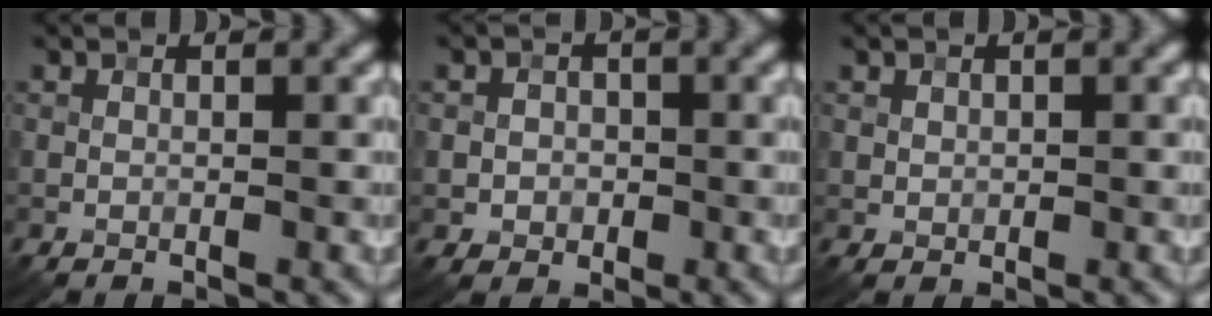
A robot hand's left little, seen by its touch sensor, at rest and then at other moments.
{"total": 1.9, "force": [-0.4, 1.7, 0.7], "torque": [0.004, -0.003, -0.010]}
{"total": 0.7, "force": [0.3, 0.6, 0.2], "torque": [-0.001, -0.005, 0.008]}